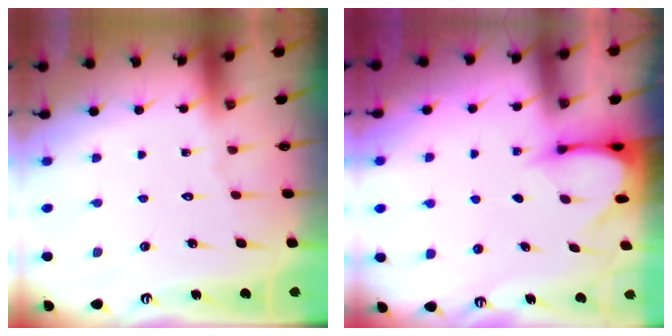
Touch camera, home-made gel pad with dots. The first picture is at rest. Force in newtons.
{"total": 3.7, "press": 3.6, "slide": 0.3}